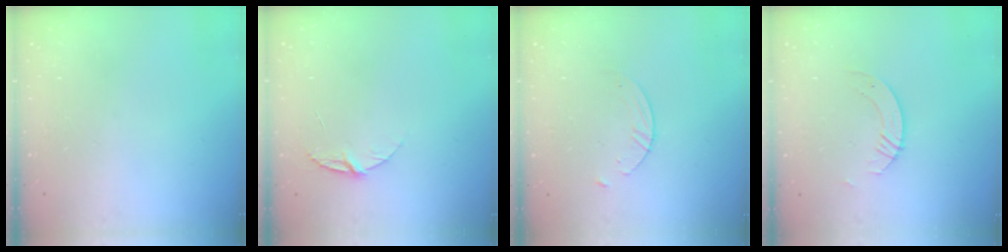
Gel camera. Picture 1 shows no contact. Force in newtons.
{"total": 5.7, "press": 5.7, "slide": 0.6}
{"total": 2.7, "press": 2.6, "slide": 0.3}
{"total": 2.8, "press": 2.8, "slide": 0.2}